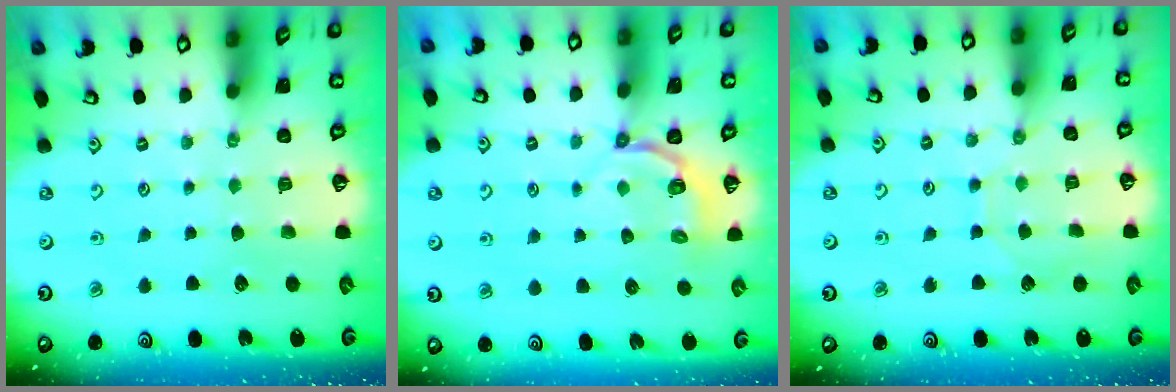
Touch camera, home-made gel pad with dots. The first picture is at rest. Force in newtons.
{"total": 3.6, "press": 2.6, "slide": 2.5}
{"total": 5.0, "press": 4.9, "slide": 0.4}